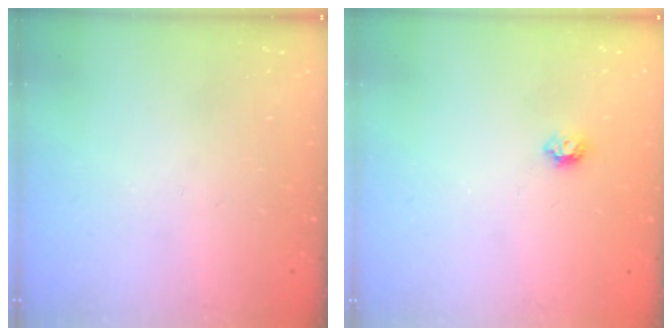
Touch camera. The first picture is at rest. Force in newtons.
{"total": 4.9, "press": 4.9, "slide": 0.8}